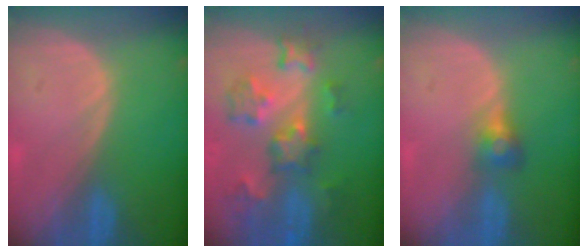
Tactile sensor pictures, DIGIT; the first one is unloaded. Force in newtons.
{"total": 9.2, "press": 8.1, "slide": 4.4}
{"total": 2.8, "press": 2.7, "slide": 0.9}